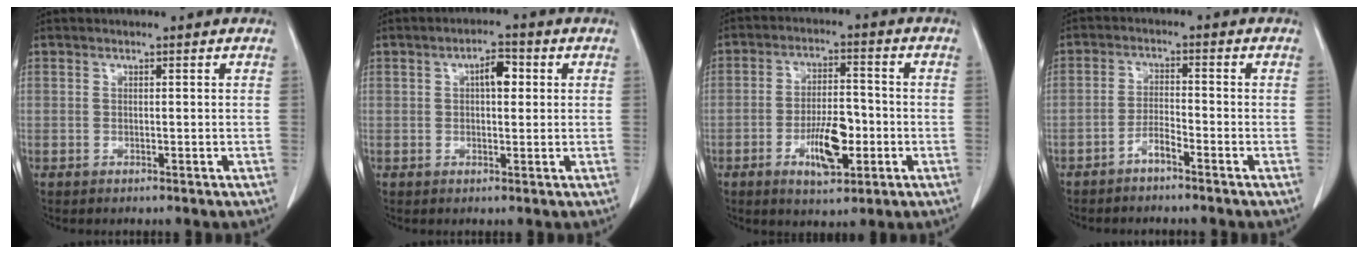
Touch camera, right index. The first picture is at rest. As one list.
[{"total": 3.7, "force": [0.9, 1.5, 3.2], "torque": [-0.052, 0.010, 0.012]}, {"total": 8.5, "force": [-2.8, 3.1, 7.4], "torque": [-0.133, 0.003, -0.044]}, {"total": 2.8, "force": [-2.2, 0.2, 1.7], "torque": [-0.034, 0.004, -0.043]}]